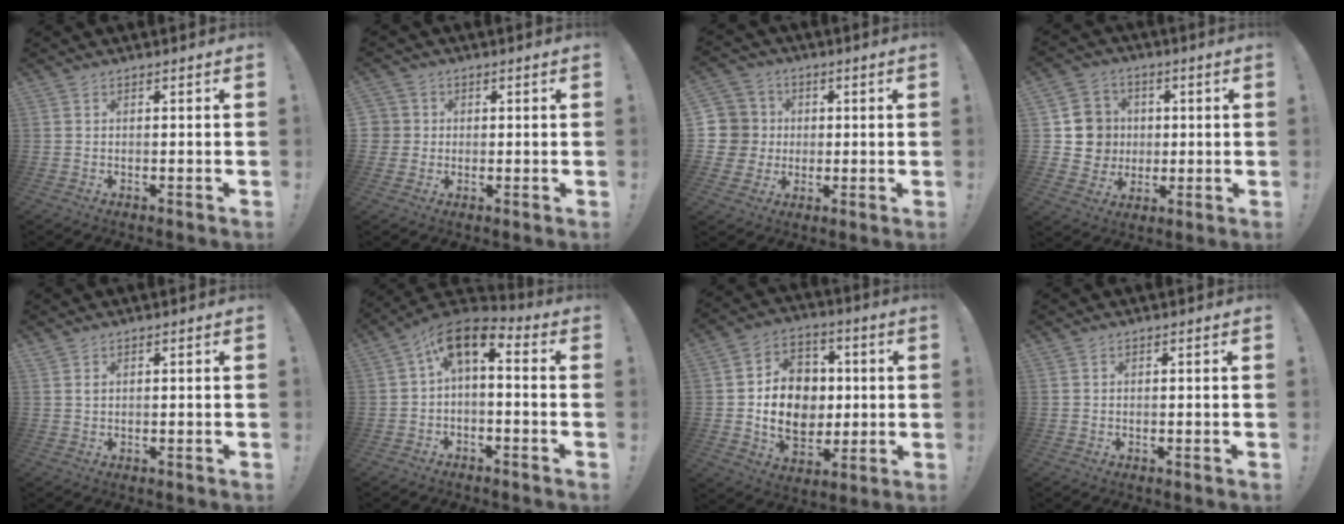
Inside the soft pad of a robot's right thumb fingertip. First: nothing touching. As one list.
[{"total": 4.1, "force": [0.5, 4.0, 0.6], "torque": [-0.014, -0.002, 0.008]}, {"total": 8.8, "force": [0.8, 8.5, 2.0], "torque": [-0.038, -0.002, 0.022]}, {"total": 10.1, "force": [0.7, 9.9, 2.0], "torque": [-0.012, 0.002, 0.025]}, {"total": 0.9, "force": [0.7, 0.1, 0.6], "torque": [-0.004, -0.005, 0.012]}, {"total": 7.3, "force": [0.9, 3.7, 6.2], "torque": [-0.111, 0.000, 0.020]}, {"total": 15.3, "force": [0.2, 12.7, 8.6], "torque": [-0.130, 0.001, 0.012]}, {"total": 0.0}]